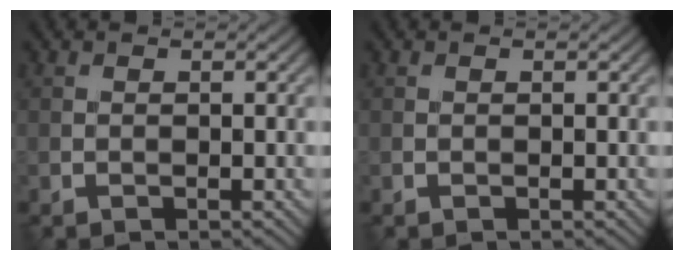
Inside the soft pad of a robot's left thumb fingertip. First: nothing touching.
{"total": 0.0}